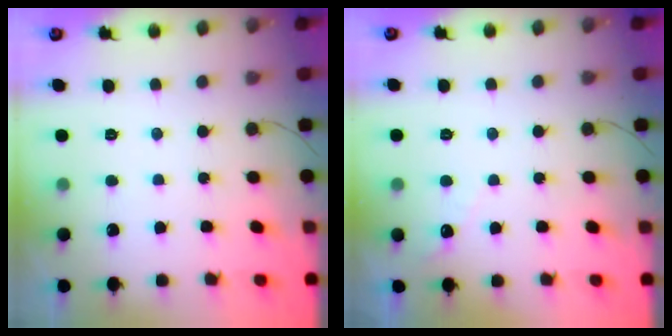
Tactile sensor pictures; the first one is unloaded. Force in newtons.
{"total": 2.8, "press": 2.8, "slide": 0.1}